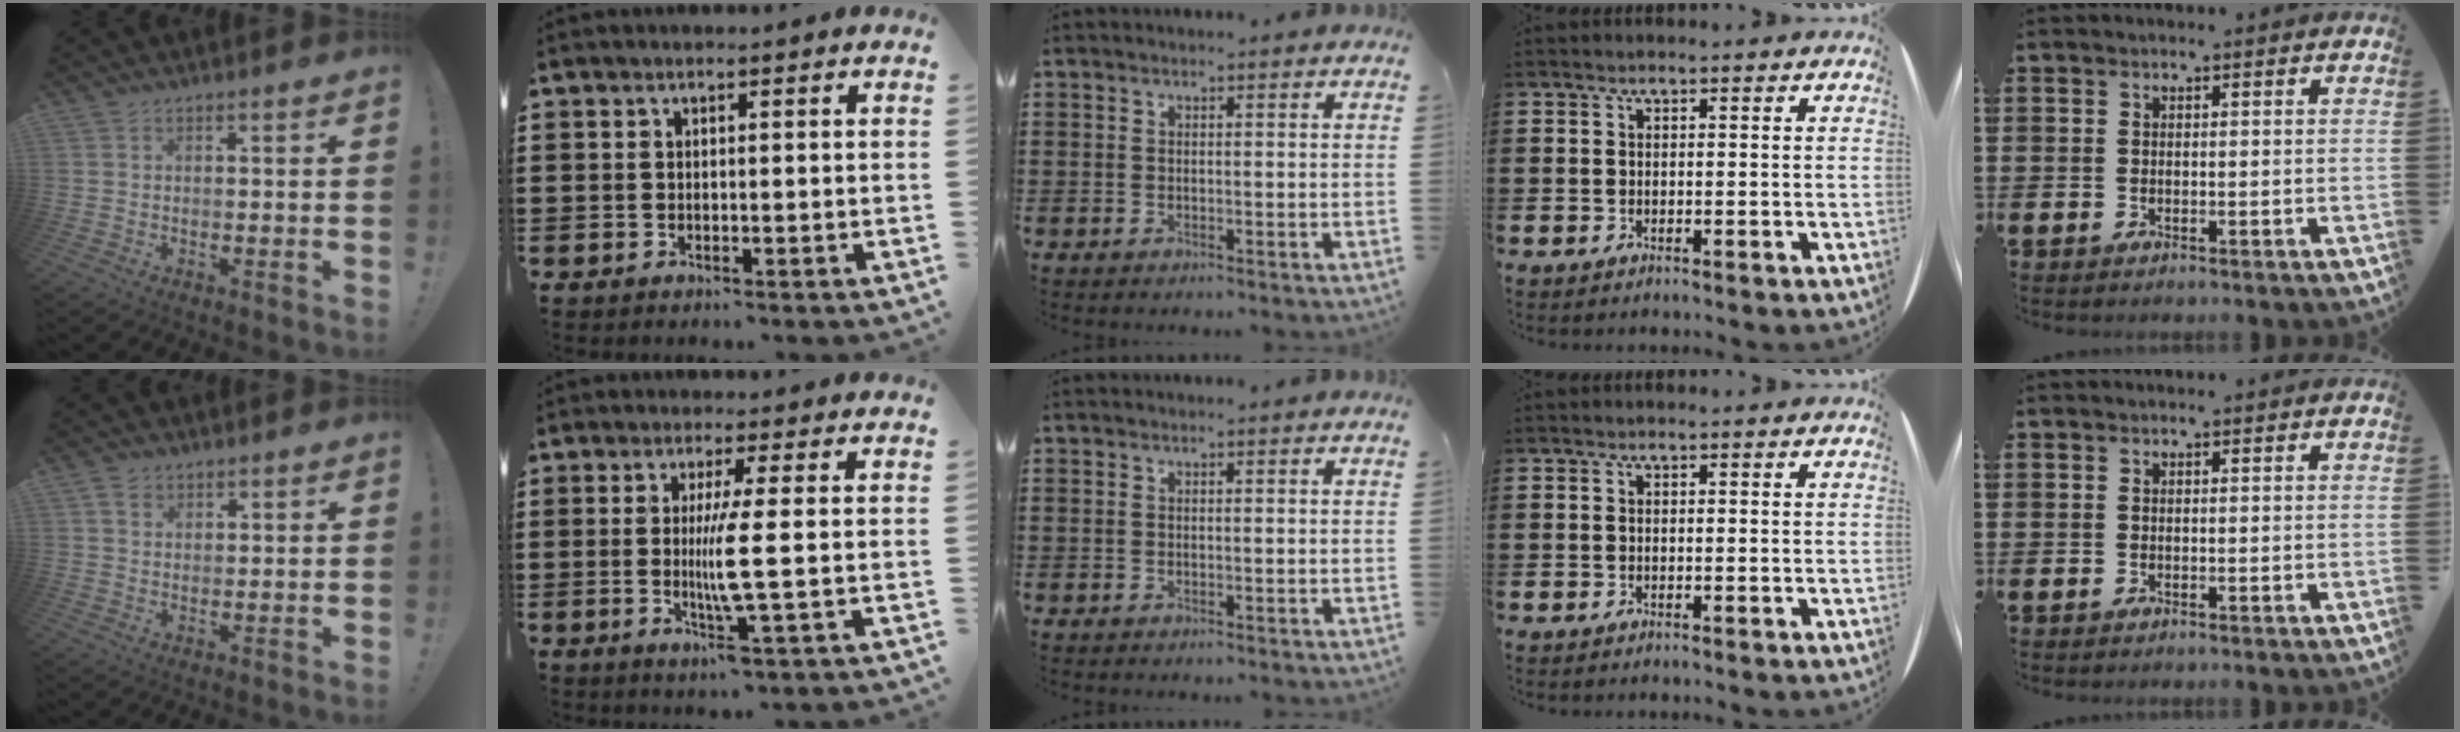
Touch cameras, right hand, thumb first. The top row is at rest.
{"thumb": {"total": 2.7, "force": [1.8, 1.8, 1.1], "torque": [-0.016, -0.003, 0.033]}, "index": {"total": 6.7, "force": [-0.5, -0.3, 6.6], "torque": [-0.141, -0.024, -0.018]}}